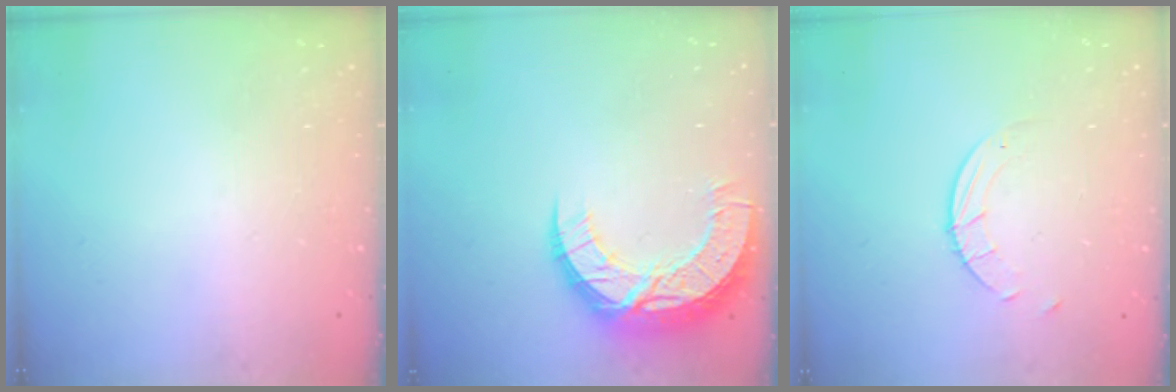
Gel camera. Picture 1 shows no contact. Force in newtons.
{"total": 13.7, "press": 13.7, "slide": 1.0}
{"total": 3.8, "press": 3.8, "slide": 0.3}